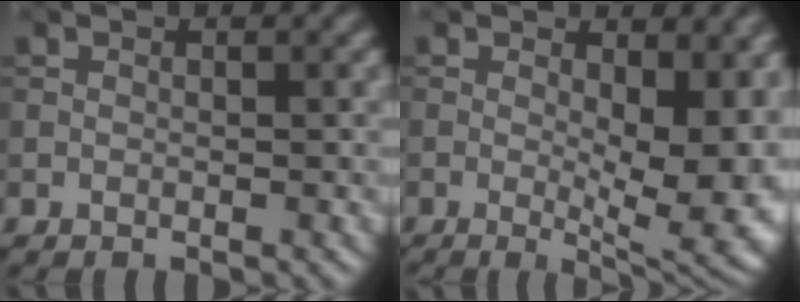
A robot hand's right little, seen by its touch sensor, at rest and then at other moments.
{"total": 9.7, "force": [-0.2, 4.3, 8.7], "torque": [-0.108, -0.009, 0.001]}